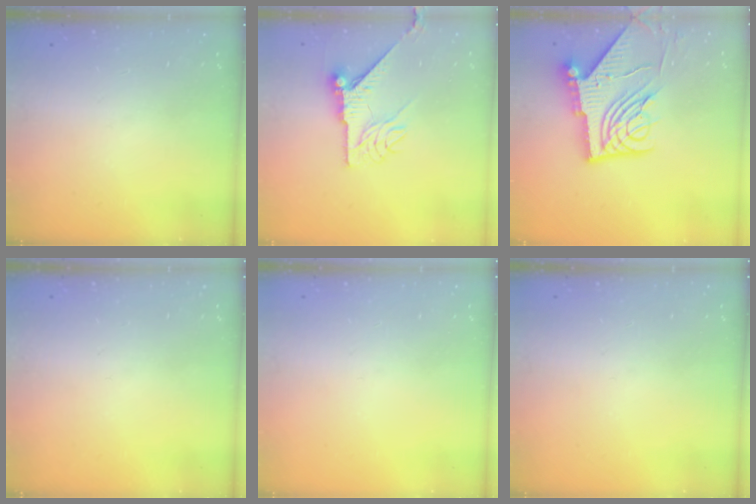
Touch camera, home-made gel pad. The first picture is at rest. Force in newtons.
{"total": 8.7, "press": 8.7, "slide": 0.3}
{"total": 15.6, "press": 15.4, "slide": 1.9}
{"total": 0.0}
{"total": 0.0}
{"total": 0.0}